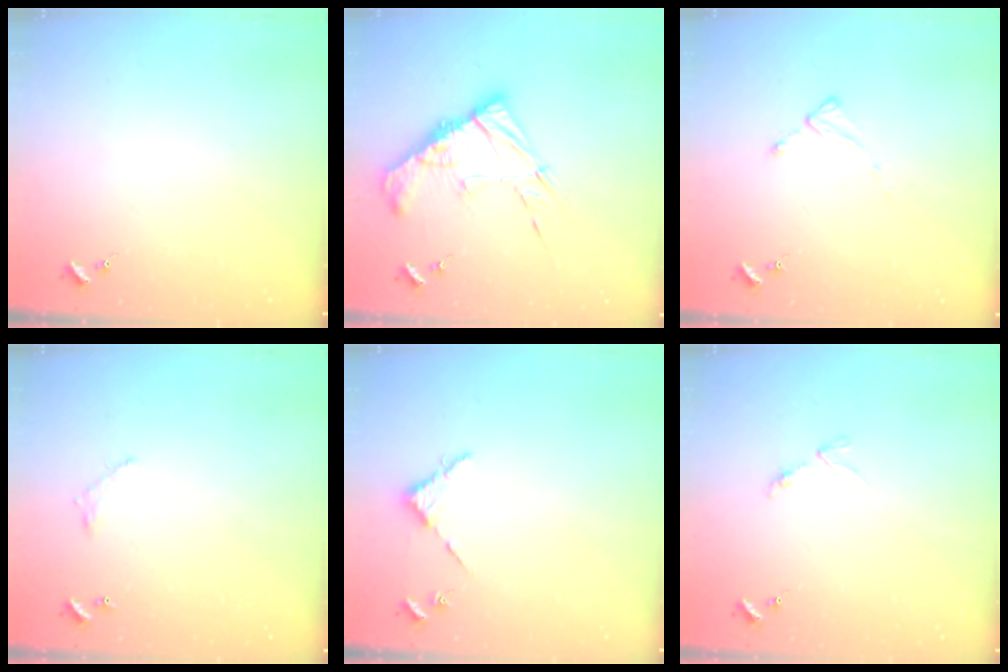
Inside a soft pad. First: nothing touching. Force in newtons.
{"total": 15.6, "press": 15.5, "slide": 1.4}
{"total": 2.0, "press": 2.0, "slide": 0.3}
{"total": 4.3, "press": 4.3, "slide": 0.2}
{"total": 2.7, "press": 2.7, "slide": 0.3}
{"total": 2.8, "press": 2.8, "slide": 0.5}